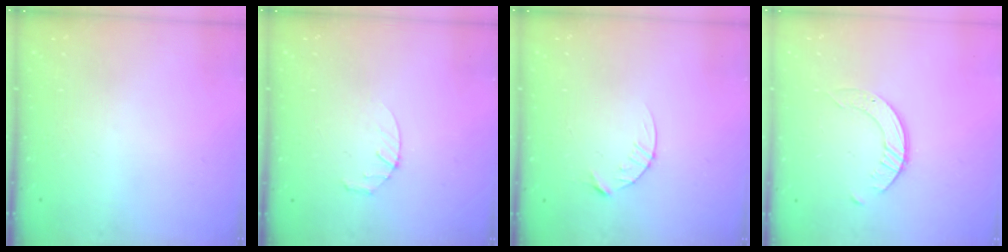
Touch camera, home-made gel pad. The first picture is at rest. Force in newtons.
{"total": 2.8, "press": 2.8, "slide": 0.4}
{"total": 4.1, "press": 4.1, "slide": 0.5}
{"total": 2.5, "press": 2.5, "slide": 0.3}